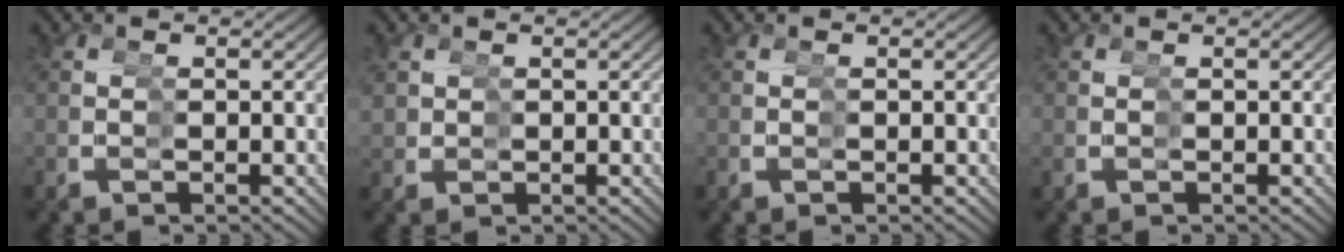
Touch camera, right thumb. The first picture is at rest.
{"total": 1.6, "force": [1.2, 1.0, -0.1], "torque": [-0.004, -0.003, 0.027]}
{"total": 0.0}
{"total": 0.0}